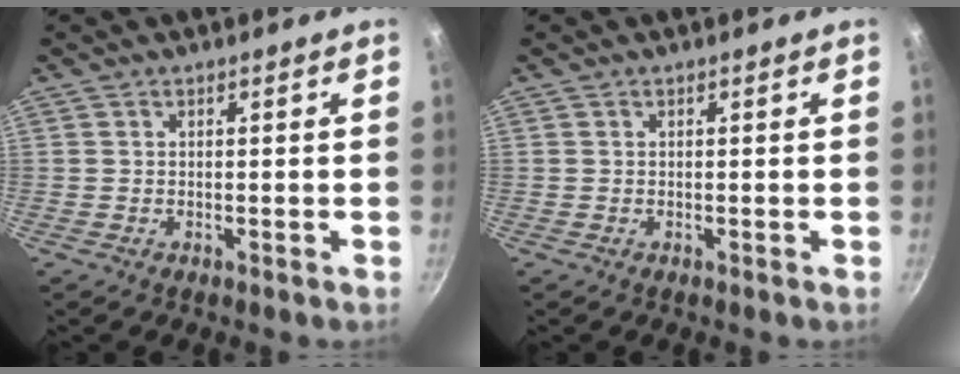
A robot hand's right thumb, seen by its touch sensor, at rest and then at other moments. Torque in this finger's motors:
{"motor_torque": [-0.03, 0.03, 0.02, 0.04, 0.01]}